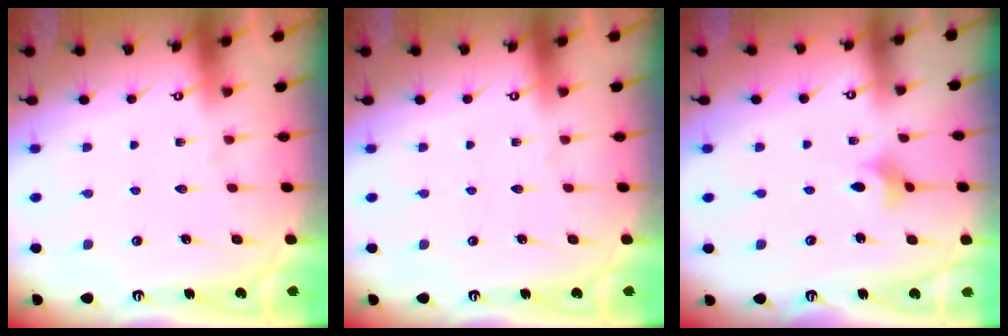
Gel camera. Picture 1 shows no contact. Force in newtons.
{"total": 0.0}
{"total": 2.7, "press": 2.7, "slide": 0.5}